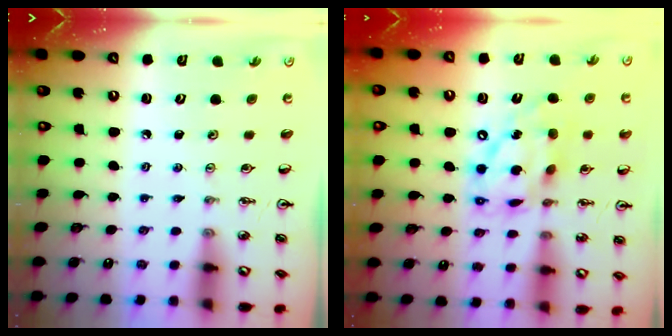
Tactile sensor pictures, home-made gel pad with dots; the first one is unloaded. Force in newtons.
{"total": 13.6, "press": 13.6, "slide": 1.0}